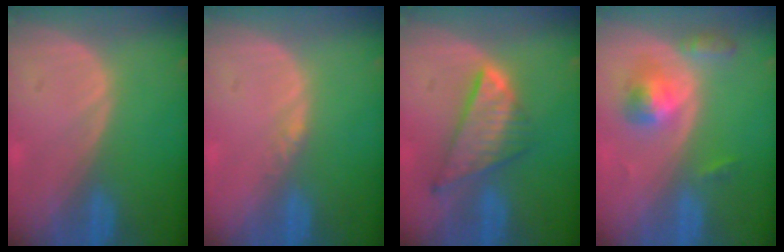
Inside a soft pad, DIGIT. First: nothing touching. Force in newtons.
{"total": 1.0, "press": 0.8, "slide": 0.6}
{"total": 8.6, "press": 7.3, "slide": 4.4}
{"total": 5.2, "press": 4.9, "slide": 1.8}